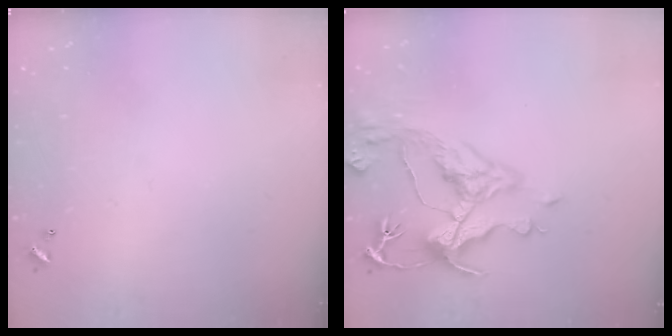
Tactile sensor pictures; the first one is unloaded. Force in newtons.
{"total": 7.1, "press": 6.9, "slide": 1.4}